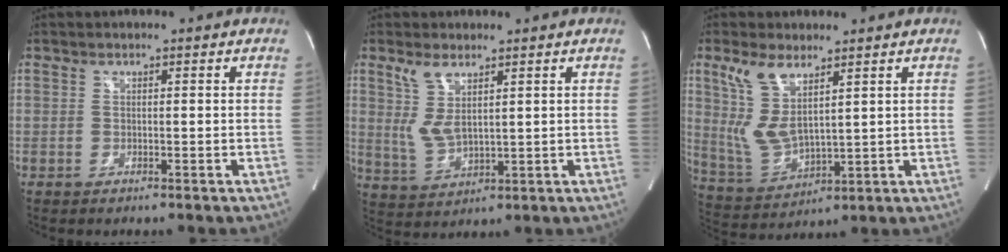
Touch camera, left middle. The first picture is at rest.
{"total": 5.4, "force": [2.6, 1.7, 4.4], "torque": [-0.101, -0.004, 0.064]}
{"total": 8.6, "force": [4.4, 2.7, 6.9], "torque": [-0.159, -0.003, 0.102]}